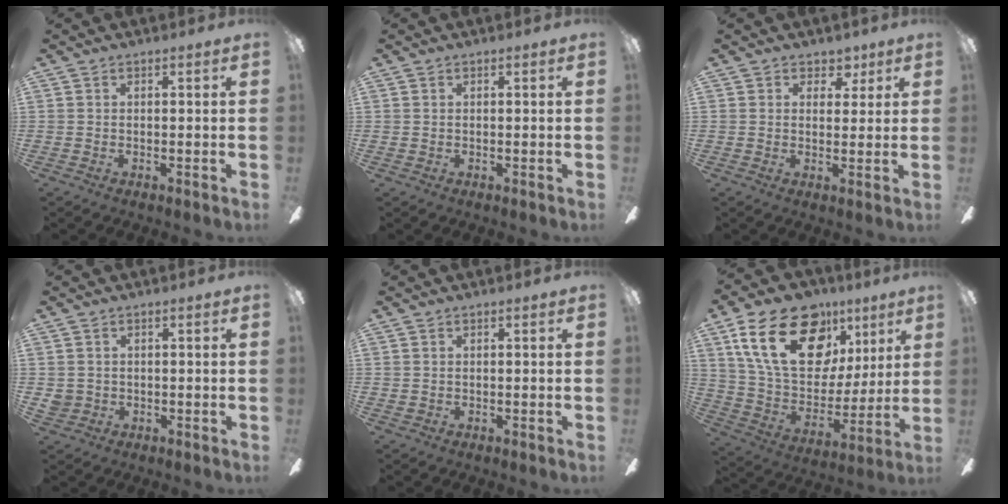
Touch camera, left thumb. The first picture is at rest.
{"total": 0.6, "force": [0.4, 0.4, 0.2], "torque": [-0.004, 0.002, 0.007]}
{"total": 4.2, "force": [2.8, 2.9, 1.1], "torque": [0.000, -0.011, 0.045]}
{"total": 2.6, "force": [0.8, 2.4, 0.6], "torque": [-0.014, 0.005, 0.014]}
{"total": 0.9, "force": [0.5, 0.6, 0.3], "torque": [-0.007, 0.003, 0.009]}
{"total": 26.5, "force": [12.5, 16.4, 16.8], "torque": [-0.288, -0.048, 0.226]}